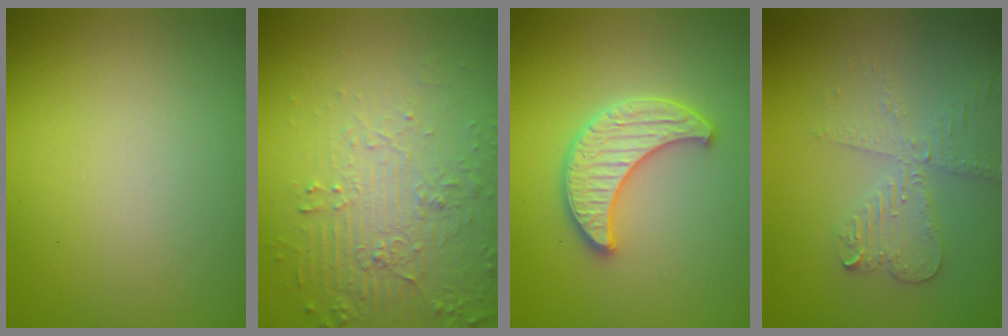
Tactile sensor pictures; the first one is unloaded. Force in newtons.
{"total": 6.0, "press": 3.9, "slide": 4.6}
{"total": 3.8, "press": 3.5, "slide": 1.4}
{"total": 3.9, "press": 3.3, "slide": 2.1}